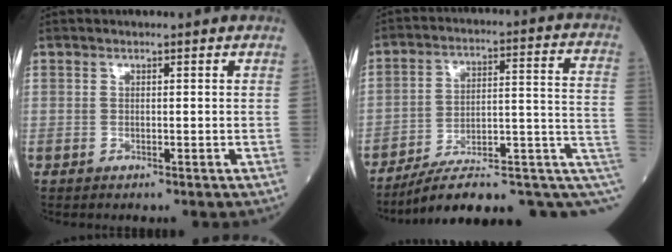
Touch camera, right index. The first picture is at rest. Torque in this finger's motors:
{"motor_torque": [-0.87, -1.26, 0.02, 0.10]}